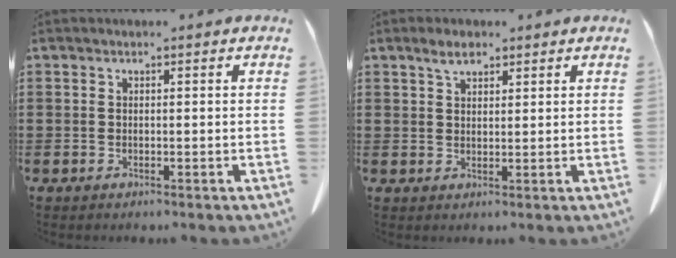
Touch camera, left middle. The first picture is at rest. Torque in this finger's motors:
{"motor_torque": [0.07, -0.03, -0.08, 0.00]}